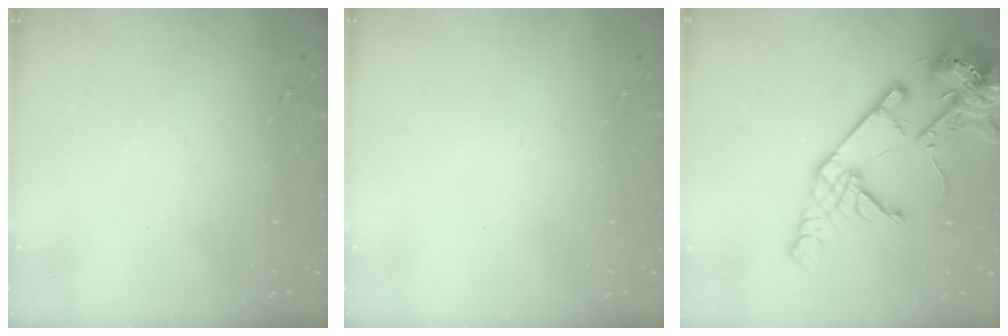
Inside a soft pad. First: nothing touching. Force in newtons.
{"total": 0.0}
{"total": 20.4, "press": 20.2, "slide": 2.9}